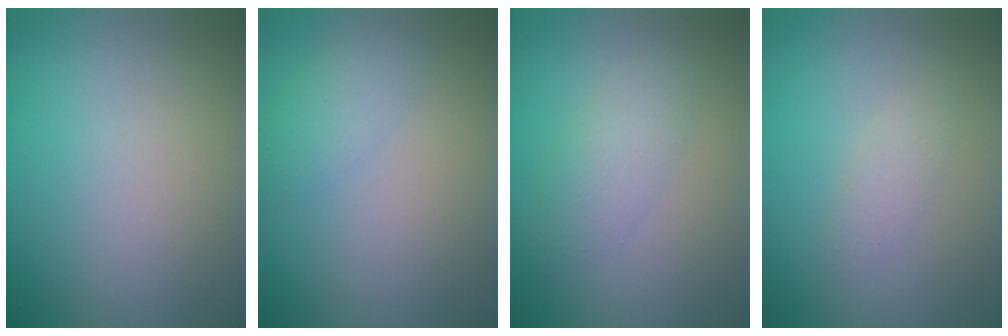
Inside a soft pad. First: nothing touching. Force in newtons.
{"total": 1.7, "press": 1.7, "slide": 0.0}
{"total": 2.7, "press": 2.7, "slide": 0.1}
{"total": 1.4, "press": 1.4, "slide": 0.0}